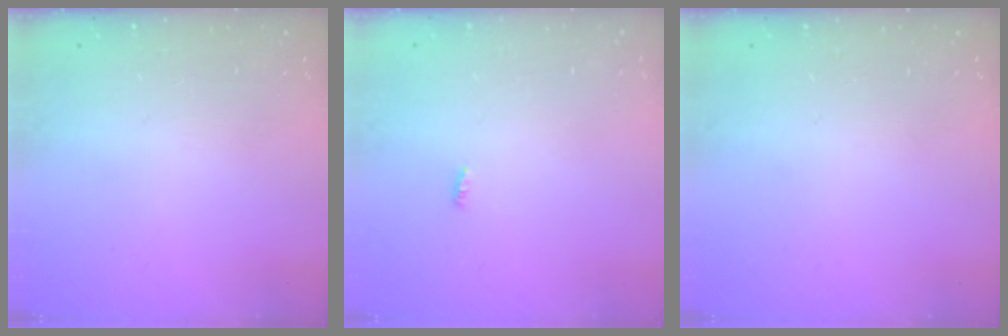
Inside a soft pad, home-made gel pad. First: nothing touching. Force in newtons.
{"total": 2.3, "press": 2.1, "slide": 0.8}
{"total": 0.0}